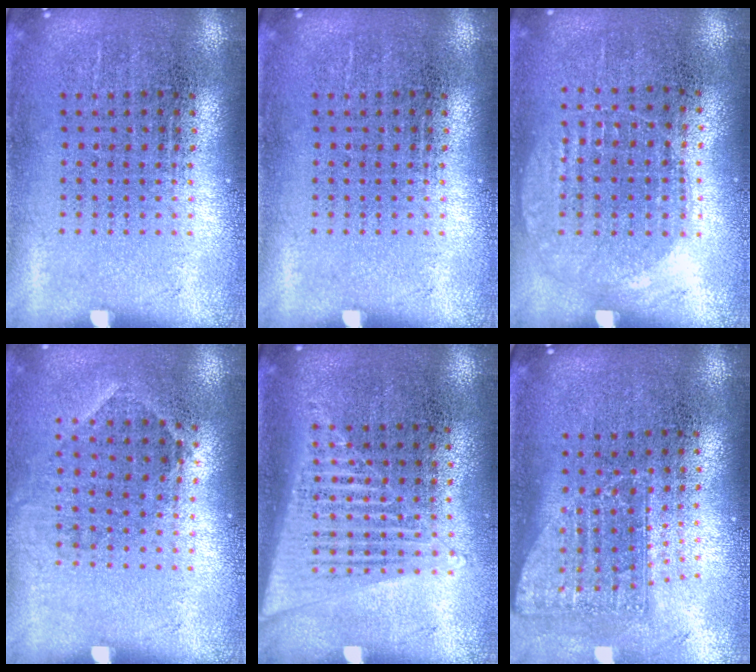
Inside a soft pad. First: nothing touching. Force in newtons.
{"total": 0.0}
{"total": 0.9, "press": 0.8, "slide": 0.3}
{"total": 0.8, "press": 0.7, "slide": 0.5}
{"total": 1.5, "press": 1.4, "slide": 0.5}
{"total": 1.7, "press": 1.2, "slide": 1.1}